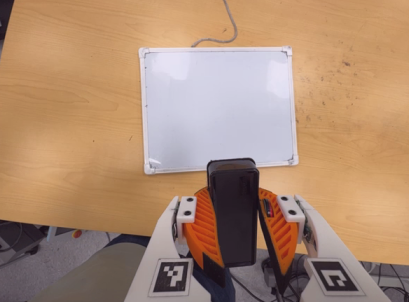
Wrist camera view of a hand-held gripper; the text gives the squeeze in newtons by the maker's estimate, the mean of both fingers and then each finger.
{"total": 11.1, "left": 10.8, "right": 11.5}